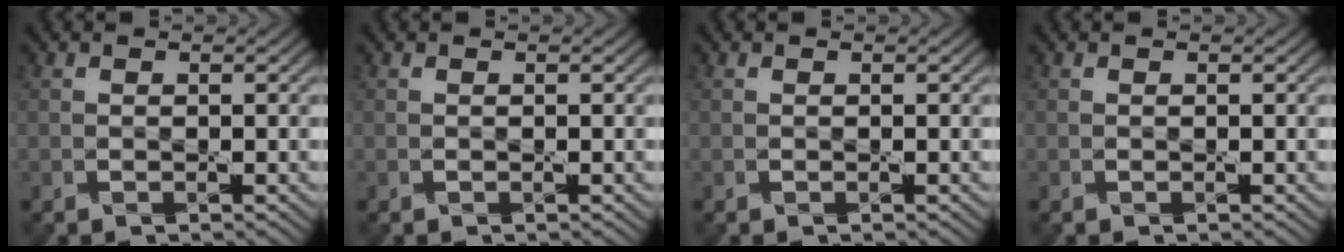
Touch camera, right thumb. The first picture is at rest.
{"total": 0.0}
{"total": 0.0}
{"total": 0.0}